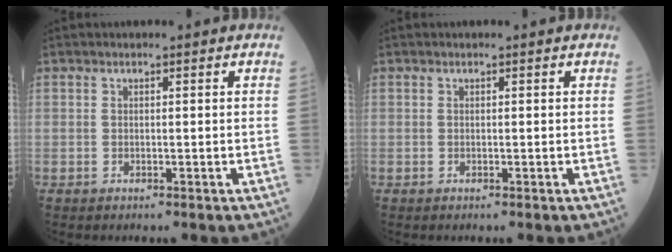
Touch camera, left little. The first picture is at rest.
{"total": 0.0}